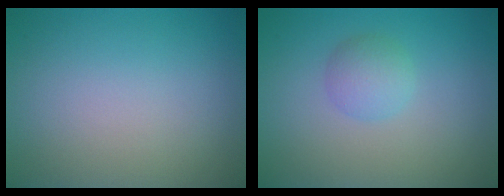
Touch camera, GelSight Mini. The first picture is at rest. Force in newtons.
{"total": 2.0, "press": 2.0, "slide": 0.0}